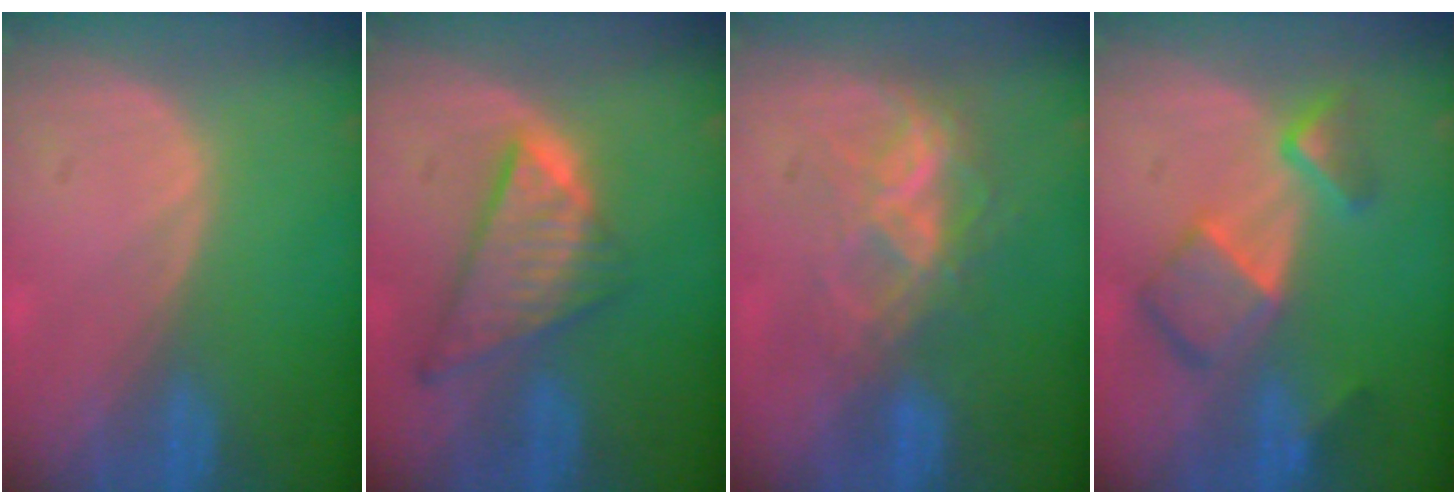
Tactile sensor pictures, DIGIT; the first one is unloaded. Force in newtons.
{"total": 8.6, "press": 7.3, "slide": 4.5}
{"total": 7.3, "press": 6.1, "slide": 3.9}
{"total": 7.8, "press": 6.7, "slide": 3.9}